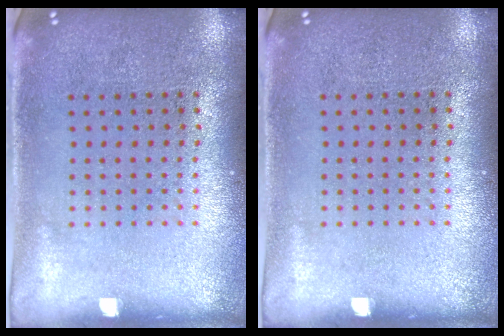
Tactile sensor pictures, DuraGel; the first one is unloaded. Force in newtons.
{"total": 0.0}